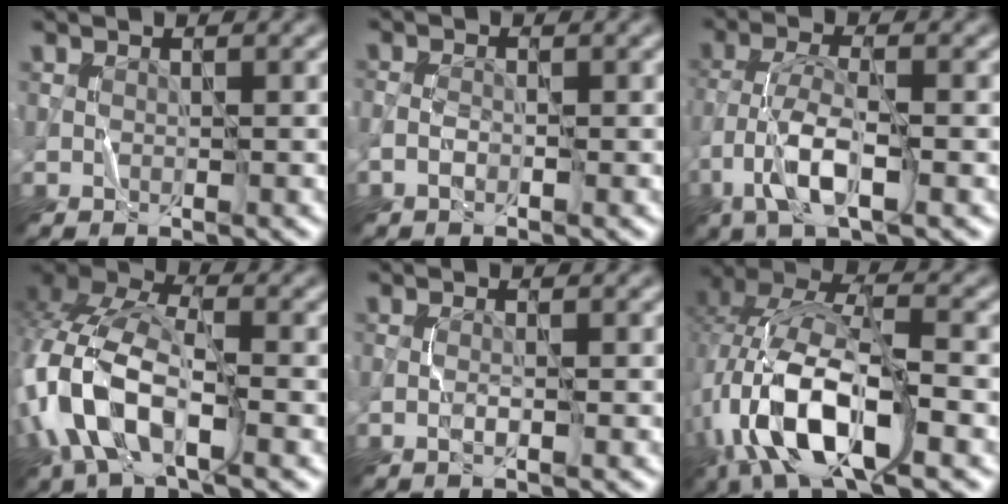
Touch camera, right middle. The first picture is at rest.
{"total": 0.9, "force": [-0.6, 0.3, 0.5], "torque": [-0.013, 0.002, -0.016]}
{"total": 5.4, "force": [-2.4, 1.7, 4.5], "torque": [-0.100, 0.001, -0.051]}
{"total": 10.6, "force": [-3.4, 5.3, 8.5], "torque": [-0.200, 0.005, -0.078]}
{"total": 0.6, "force": [-0.4, -0.2, 0.5], "torque": [-0.011, 0.000, -0.010]}
{"total": 12.9, "force": [-4.9, 4.9, 10.9], "torque": [-0.228, 0.009, -0.095]}